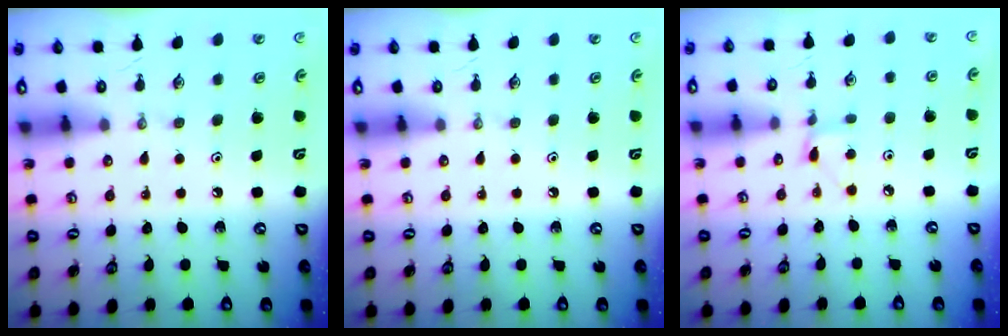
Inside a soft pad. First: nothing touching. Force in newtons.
{"total": 0.0}
{"total": 3.5, "press": 3.5, "slide": 0.5}